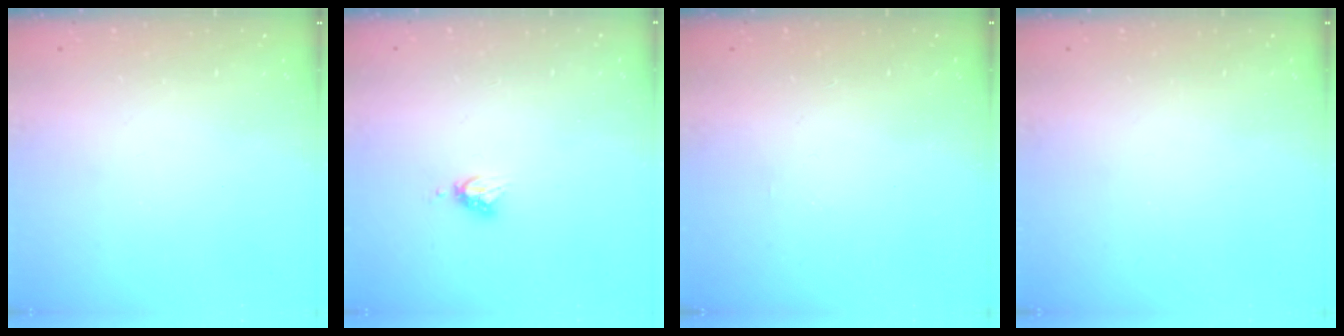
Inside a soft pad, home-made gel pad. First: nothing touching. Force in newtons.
{"total": 4.3, "press": 4.2, "slide": 0.6}
{"total": 1.2, "press": 1.2, "slide": 0.3}
{"total": 0.0}